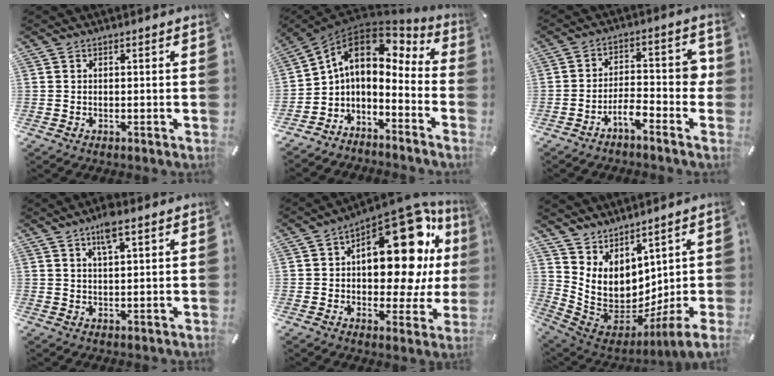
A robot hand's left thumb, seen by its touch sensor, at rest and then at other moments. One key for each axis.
{"total": 9.4, "fx": 1.9, "fy": 6.6, "fz": 6.5, "tx": -0.121, "ty": -0.009, "tz": 0.028}
{"total": 6.6, "fx": -3.7, "fy": 2.4, "fz": 4.8, "tx": -0.077, "ty": 0.021, "tz": -0.066}
{"total": 5.8, "fx": 3.6, "fy": 1.4, "fz": 4.3, "tx": -0.086, "ty": -0.002, "tz": 0.062}
{"total": 24.7, "fx": 7.0, "fy": 12.7, "fz": 20.0, "tx": -0.249, "ty": -0.055, "tz": 0.116}
{"total": 8.6, "fx": 3.3, "fy": 5.8, "fz": 5.4, "tx": -0.135, "ty": -0.053, "tz": 0.072}